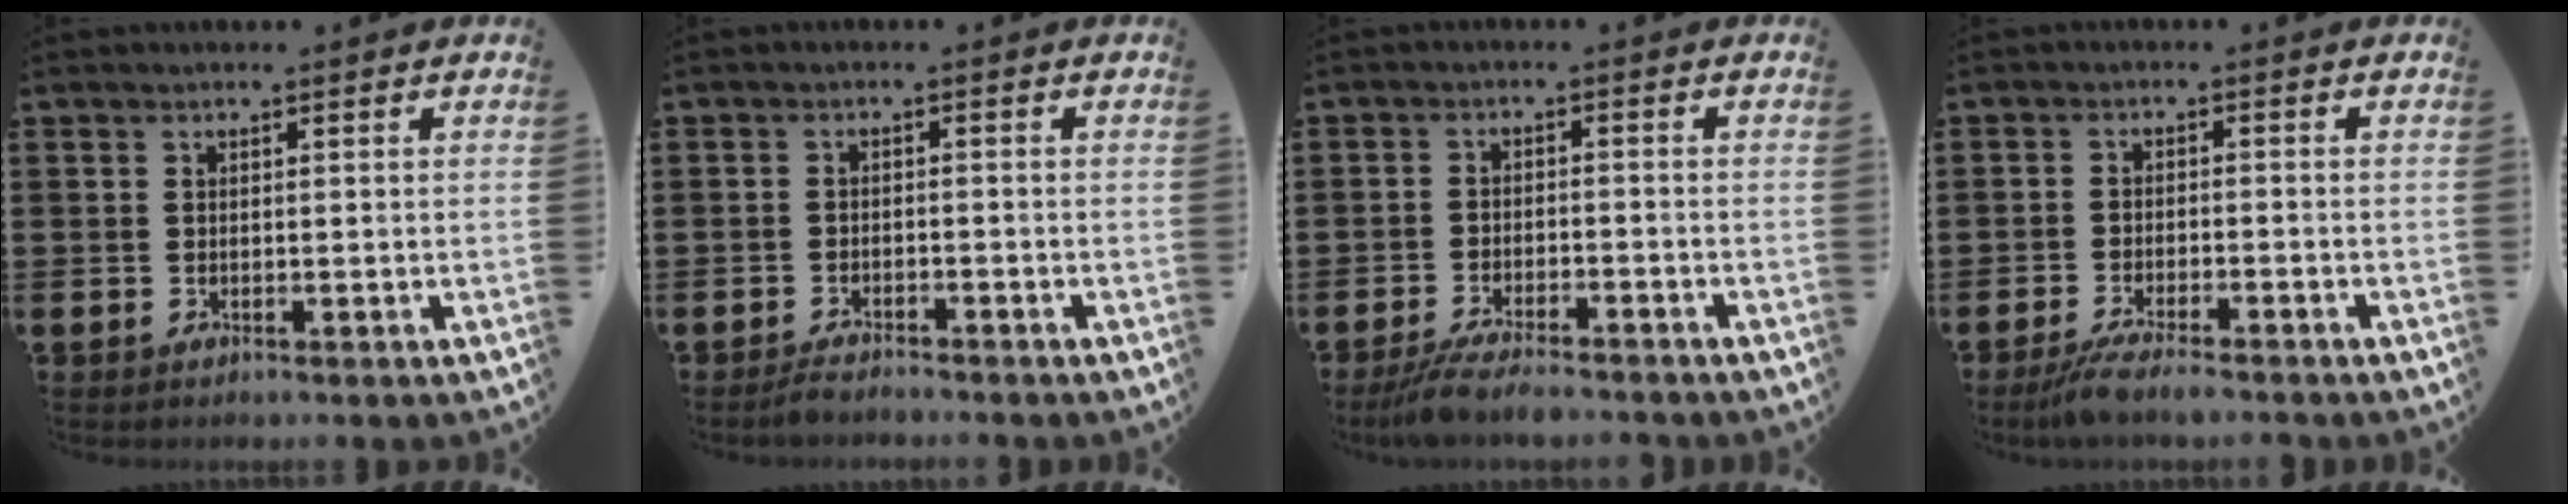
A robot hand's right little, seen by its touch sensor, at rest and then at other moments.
{"total": 1.6, "force": [-1.6, 0.1, 0.3], "torque": [-0.008, 0.003, -0.033]}
{"total": 4.1, "force": [-3.7, 0.2, 1.8], "torque": [-0.042, -0.008, -0.074]}
{"total": 3.5, "force": [-3.0, -0.1, 1.8], "torque": [-0.035, -0.007, -0.057]}